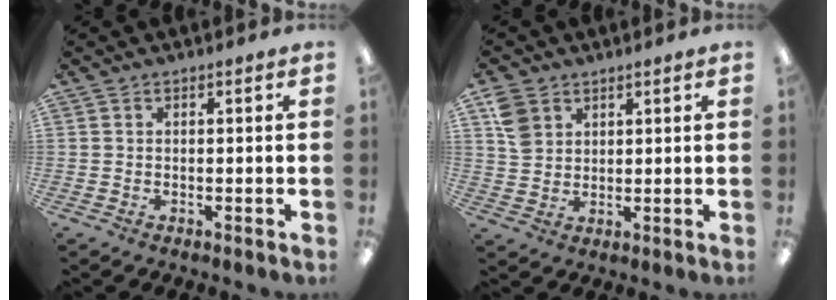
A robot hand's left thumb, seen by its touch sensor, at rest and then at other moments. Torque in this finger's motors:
{"motor_torque": [1.03, 0.90, 0.60, -0.91, 0.29]}